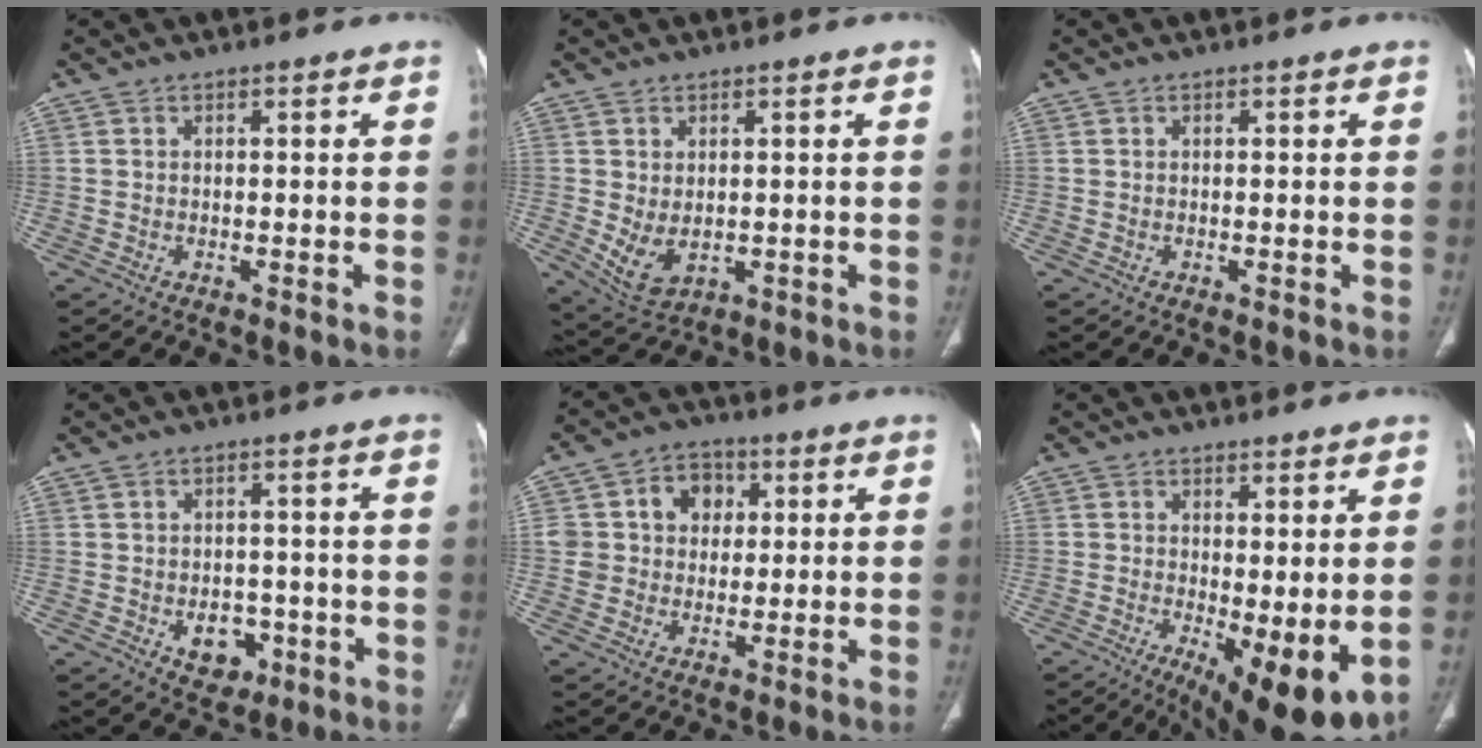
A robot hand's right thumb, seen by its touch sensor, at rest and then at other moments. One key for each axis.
{"total": 6.4, "fx": -0.5, "fy": 4.2, "fz": 4.8, "tx": -0.085, "ty": -0.006, "tz": 0.013}
{"total": 0.0}
{"total": 6.1, "fx": -2.0, "fy": 4.5, "fz": 3.6, "tx": -0.023, "ty": 0.010, "tz": -0.018}
{"total": 10.0, "fx": 2.0, "fy": 8.8, "fz": 4.3, "tx": -0.029, "ty": 0.011, "tz": 0.031}
{"total": 12.0, "fx": -2.1, "fy": 4.1, "fz": 11.0, "tx": -0.166, "ty": -0.025, "tz": -0.017}